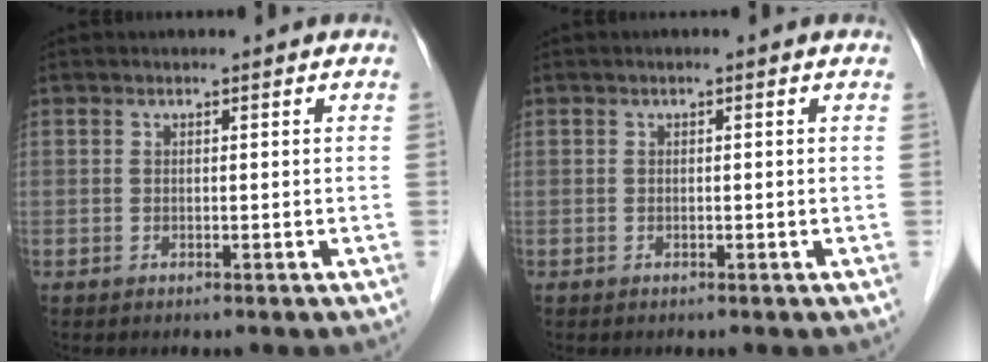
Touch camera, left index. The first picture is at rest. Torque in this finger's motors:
{"motor_torque": [0.18, -0.07, -0.04, -0.01]}